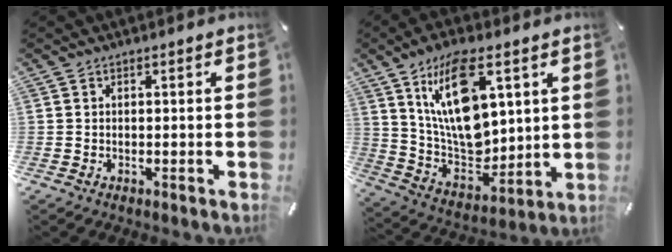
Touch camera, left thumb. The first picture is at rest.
{"total": 17.6, "force": [7.8, 9.4, 12.7], "torque": [-0.259, -0.032, 0.134]}